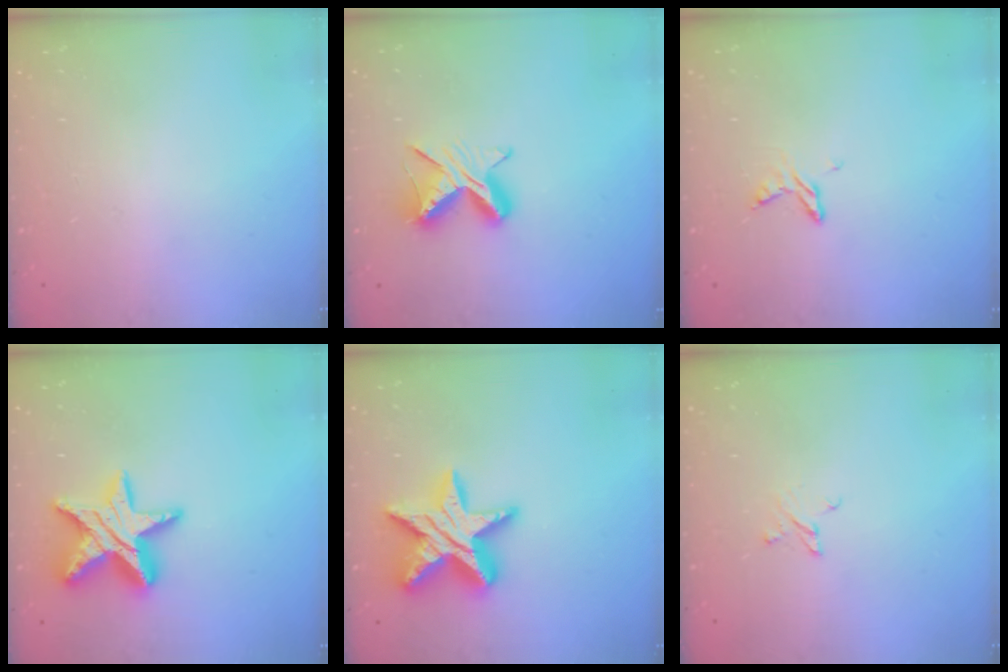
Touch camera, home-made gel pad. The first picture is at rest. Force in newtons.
{"total": 9.2, "press": 9.2, "slide": 1.0}
{"total": 5.4, "press": 5.4, "slide": 0.5}
{"total": 16.3, "press": 16.3, "slide": 0.9}
{"total": 17.3, "press": 17.2, "slide": 1.5}
{"total": 2.4, "press": 2.4, "slide": 0.2}